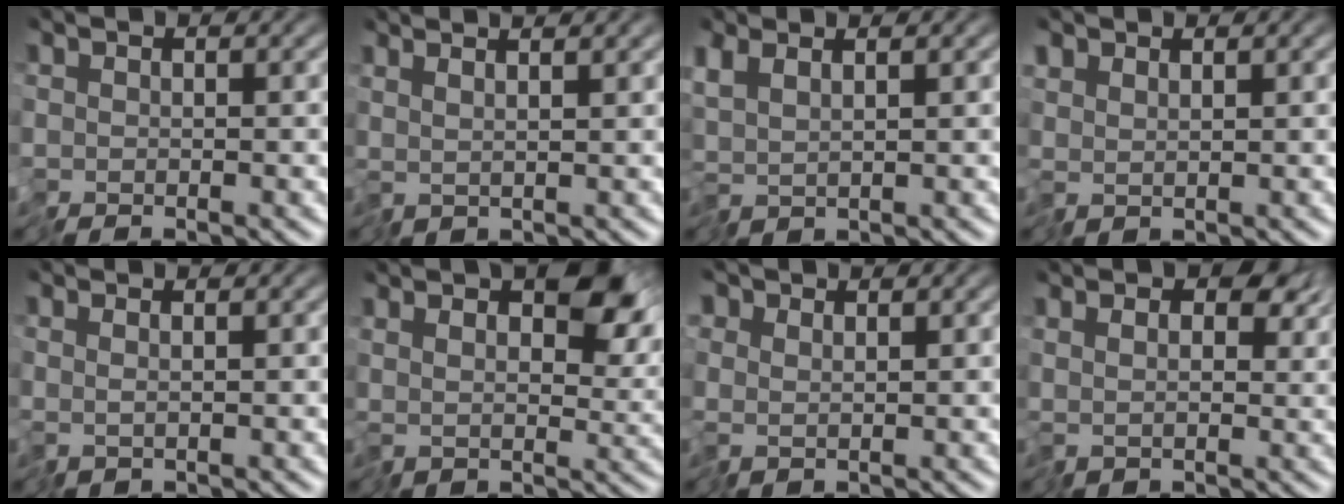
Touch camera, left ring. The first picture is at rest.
{"total": 2.4, "force": [2.0, -0.5, 1.1], "torque": [-0.023, 0.011, 0.036]}
{"total": 1.7, "force": [1.1, 0.2, 1.2], "torque": [-0.034, 0.003, 0.026]}
{"total": 1.1, "force": [1.1, 0.1, 0.0], "torque": [-0.001, 0.002, 0.022]}
{"total": 0.5, "force": [0.2, -0.5, 0.2], "torque": [-0.005, 0.001, 0.008]}
{"total": 6.9, "force": [3.1, 3.2, 5.3], "torque": [-0.084, 0.006, 0.054]}
{"total": 1.1, "force": [0.9, 0.6, 0.0], "torque": [0.002, 0.002, 0.017]}
{"total": 4.8, "force": [2.3, 2.7, 3.2], "torque": [-0.052, 0.008, 0.041]}